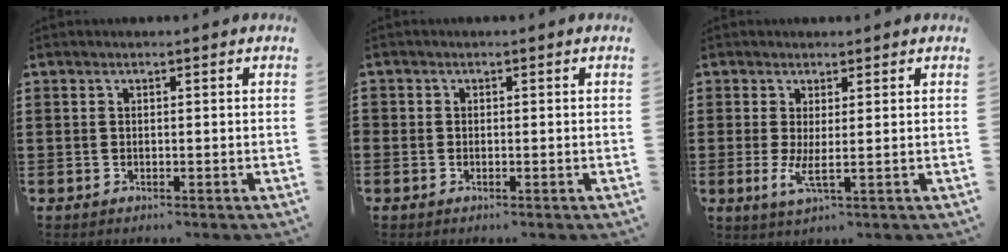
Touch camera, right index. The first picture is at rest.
{"total": 0.6, "force": [-0.3, 0.6, 0.1], "torque": [-0.002, 0.002, -0.007]}
{"total": 3.0, "force": [0.4, 0.2, 2.9], "torque": [-0.065, -0.014, 0.008]}